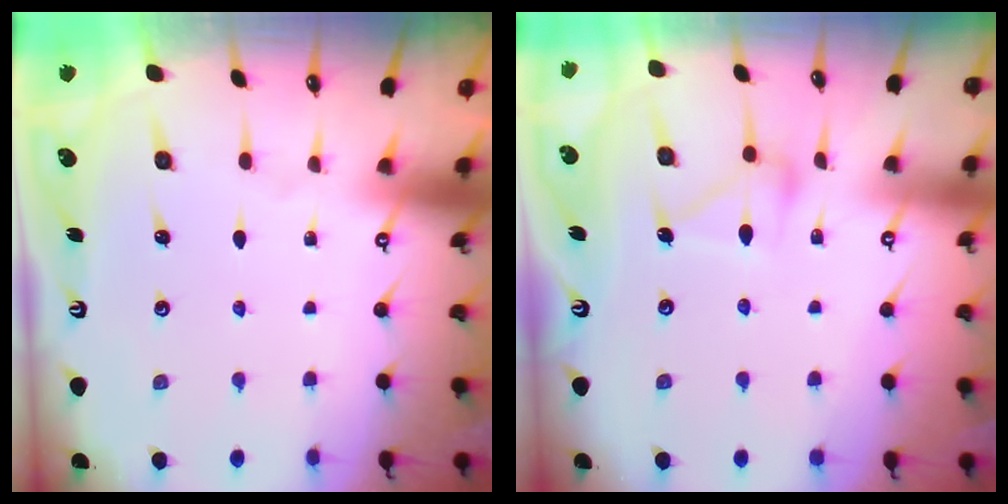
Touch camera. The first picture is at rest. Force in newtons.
{"total": 13.3, "press": 13.3, "slide": 0.6}